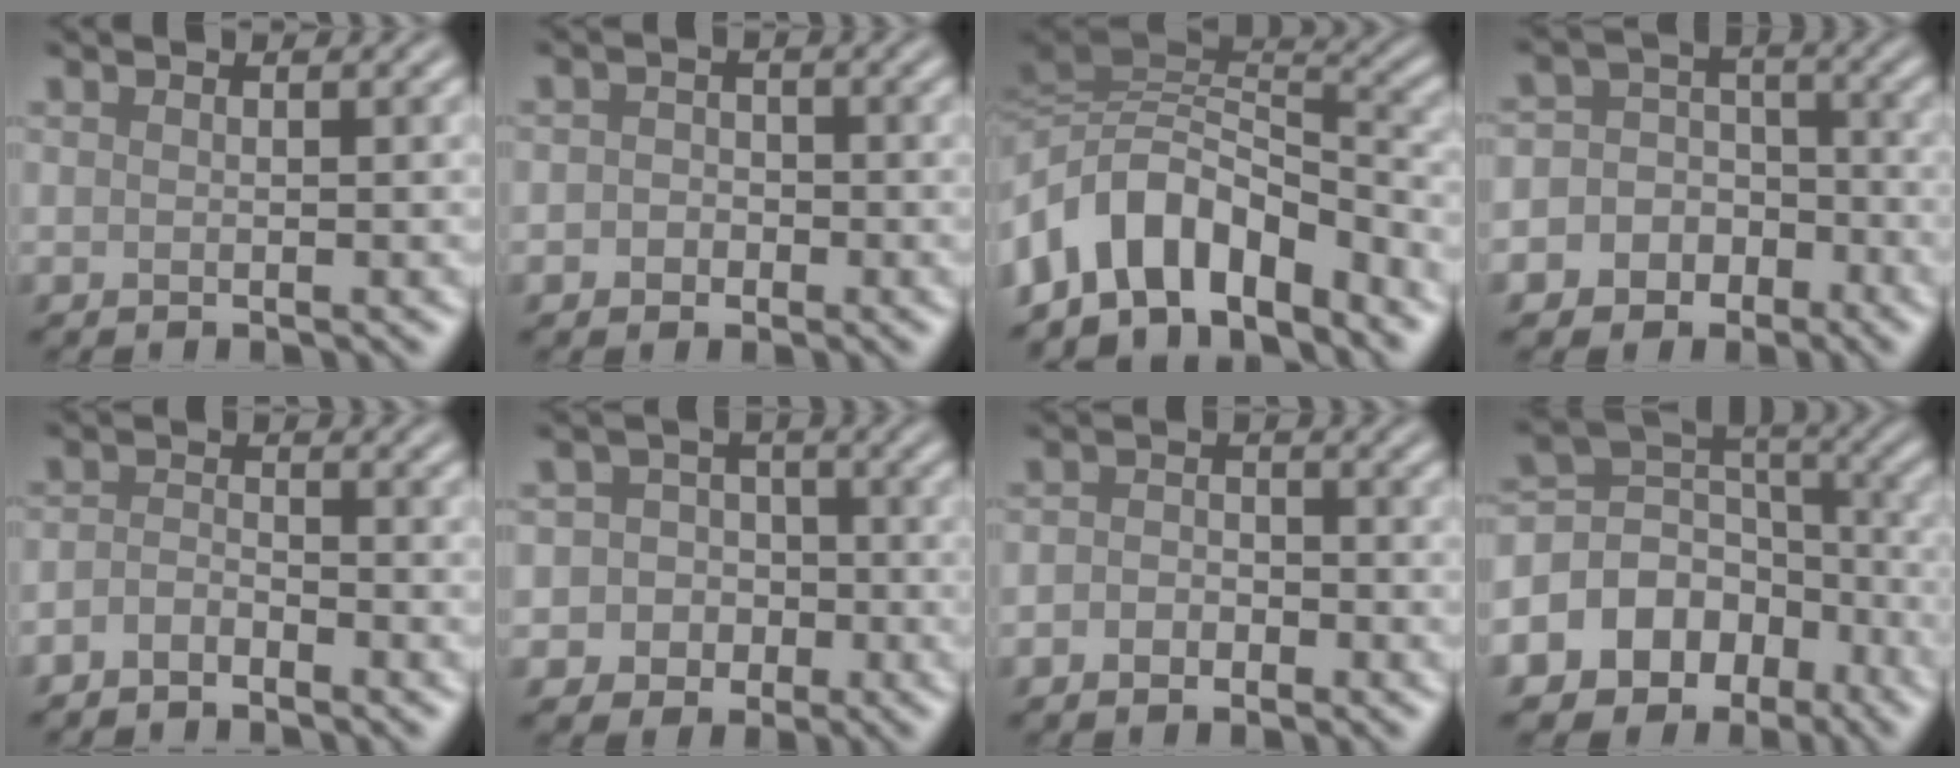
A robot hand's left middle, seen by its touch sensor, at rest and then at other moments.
{"total": 1.8, "force": [-0.5, 1.6, 0.6], "torque": [0.009, 0.001, -0.019]}
{"total": 9.8, "force": [-4.3, 5.7, 6.6], "torque": [-0.109, 0.018, -0.085]}
{"total": 8.0, "force": [-3.8, 6.9, 1.3], "torque": [-0.016, 0.006, -0.083]}
{"total": 1.8, "force": [-1.4, 0.7, 0.8], "torque": [-0.017, 0.002, -0.035]}
{"total": 6.0, "force": [-1.8, 5.7, 0.9], "torque": [0.000, 0.011, -0.058]}
{"total": 2.1, "force": [-1.0, 1.5, 1.1], "torque": [-0.015, 0.001, -0.028]}
{"total": 10.4, "force": [-5.1, 8.2, 3.7], "torque": [-0.087, 0.012, -0.095]}